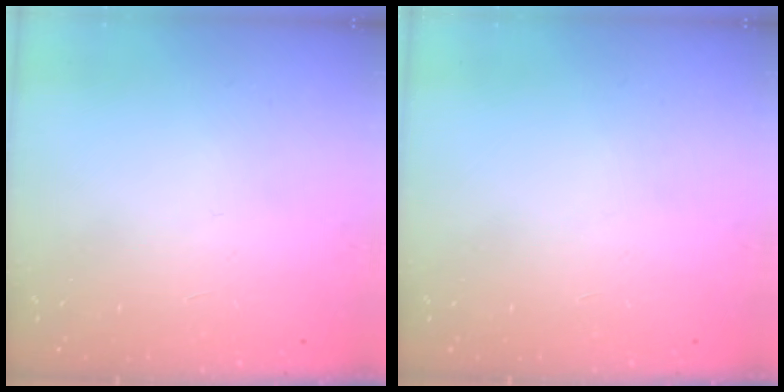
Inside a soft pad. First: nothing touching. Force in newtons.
{"total": 0.0}